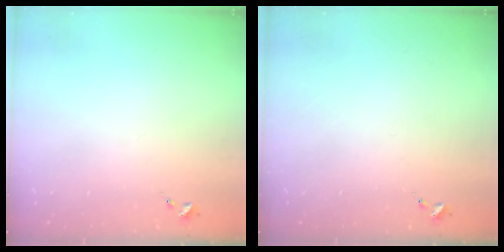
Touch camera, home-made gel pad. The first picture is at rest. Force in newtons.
{"total": 0.0}